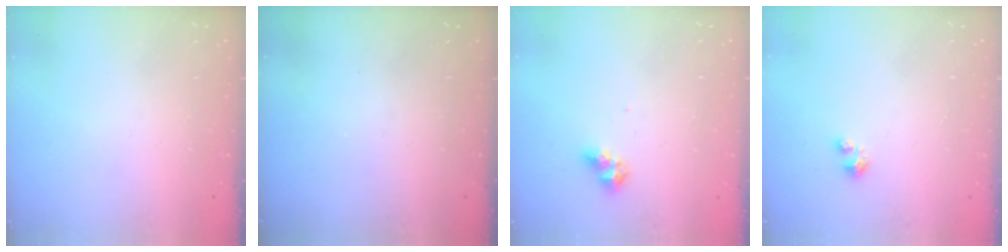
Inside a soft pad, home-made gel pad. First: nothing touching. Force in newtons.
{"total": 0.0}
{"total": 6.4, "press": 6.4, "slide": 0.3}
{"total": 1.5, "press": 1.5, "slide": 0.1}